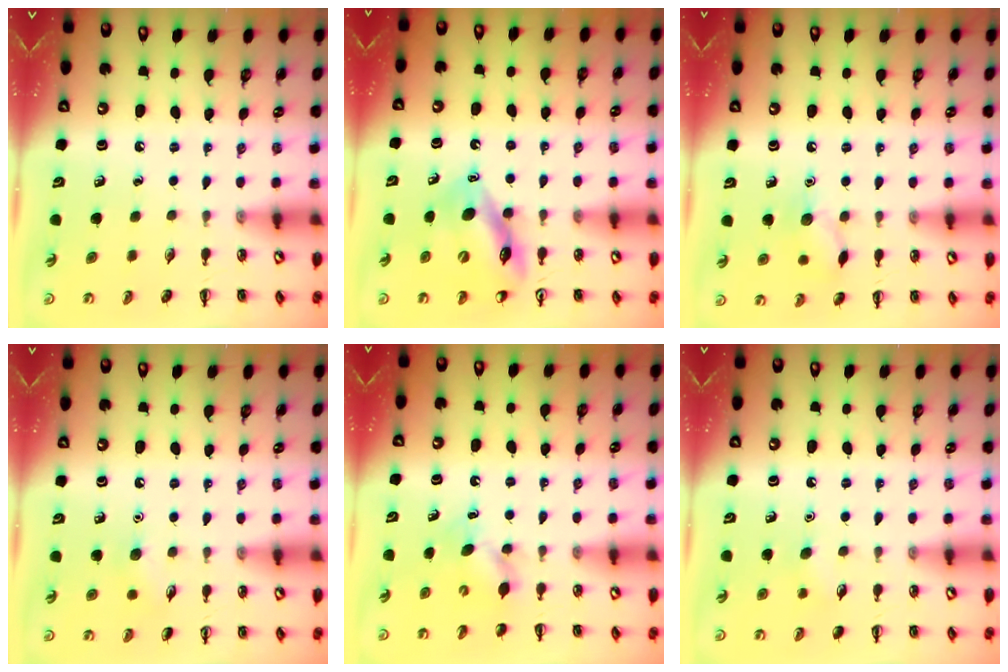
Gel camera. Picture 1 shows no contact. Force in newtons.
{"total": 11.0, "press": 10.4, "slide": 3.5}
{"total": 8.3, "press": 8.2, "slide": 1.1}
{"total": 5.4, "press": 5.1, "slide": 1.7}
{"total": 4.2, "press": 4.1, "slide": 0.9}
{"total": 4.4, "press": 4.2, "slide": 1.1}